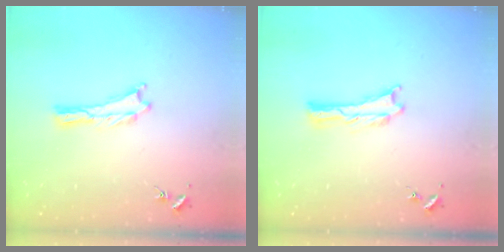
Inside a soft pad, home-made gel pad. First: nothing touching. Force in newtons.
{"total": 0.0}